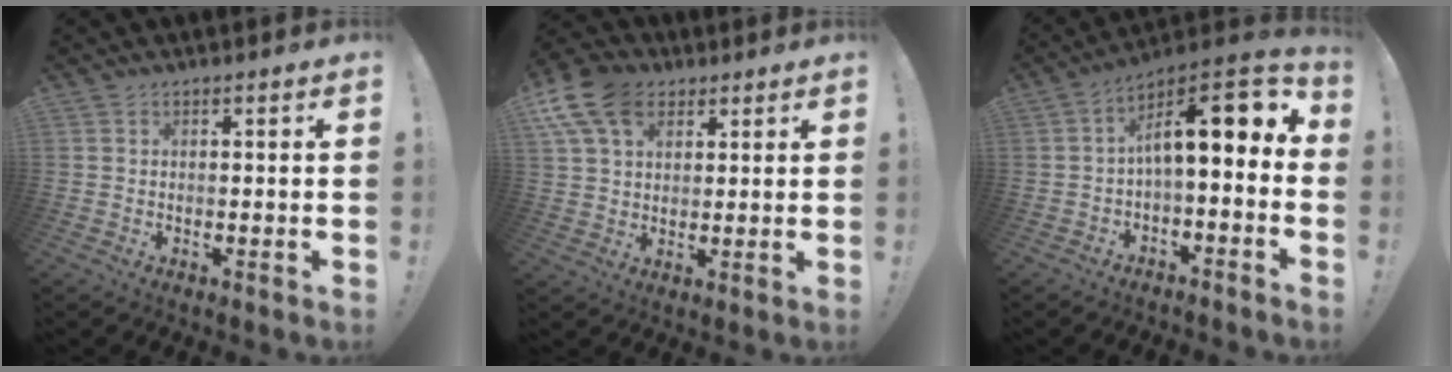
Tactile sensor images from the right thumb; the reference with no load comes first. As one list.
[{"total": 13.7, "force": [6.5, 9.2, 7.8], "torque": [-0.140, -0.024, 0.124]}, {"total": 13.3, "force": [2.8, 4.1, 12.3], "torque": [-0.202, -0.015, 0.045]}]